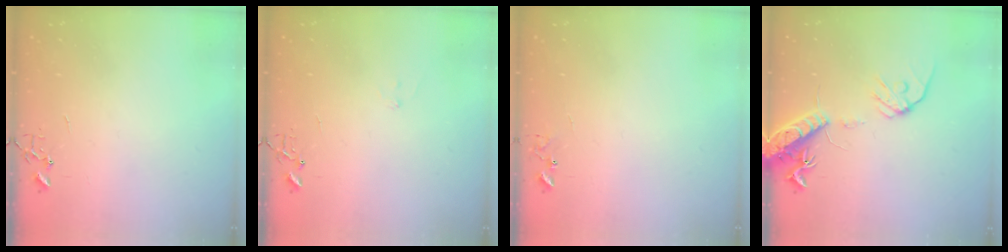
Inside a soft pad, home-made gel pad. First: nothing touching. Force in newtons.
{"total": 7.0, "press": 7.0, "slide": 0.7}
{"total": 5.9, "press": 5.9, "slide": 0.5}
{"total": 16.4, "press": 16.1, "slide": 3.0}